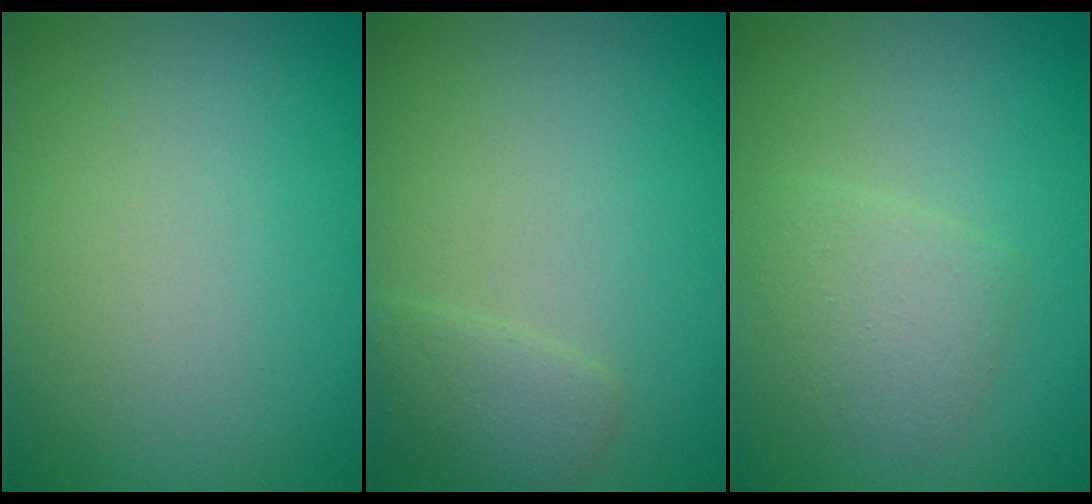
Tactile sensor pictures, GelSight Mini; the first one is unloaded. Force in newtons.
{"total": 1.7, "press": 1.7, "slide": 0.0}
{"total": 2.3, "press": 2.3, "slide": 0.1}